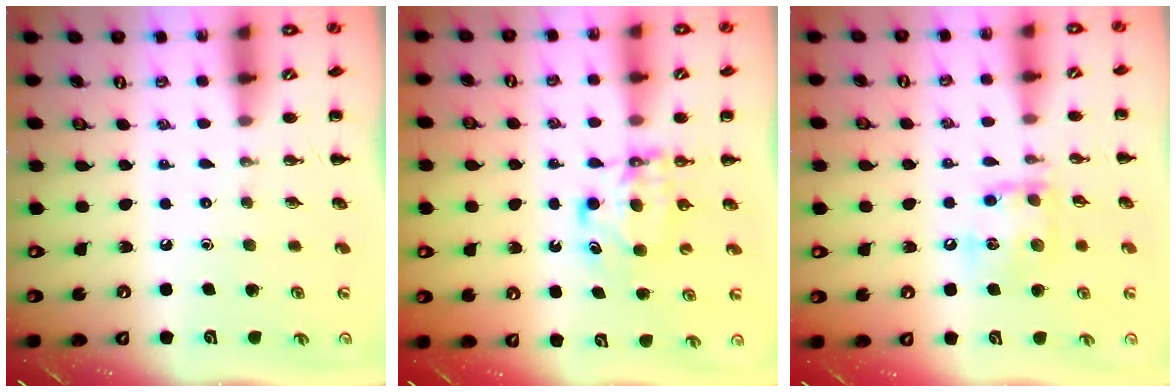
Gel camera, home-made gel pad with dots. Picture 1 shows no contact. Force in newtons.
{"total": 6.1, "press": 6.0, "slide": 0.7}
{"total": 12.4, "press": 12.3, "slide": 1.7}